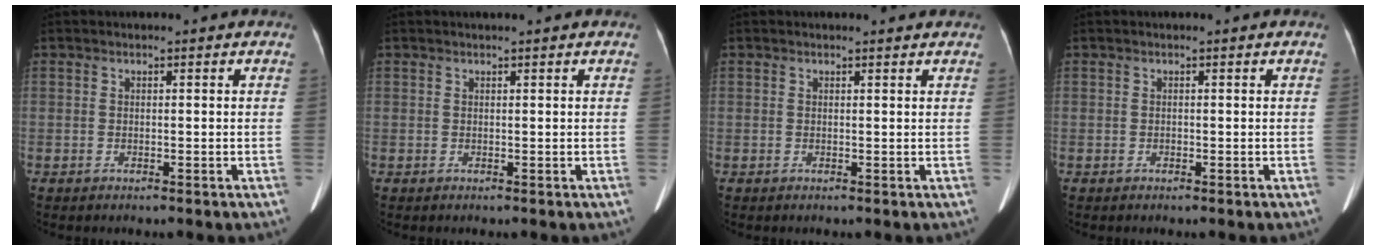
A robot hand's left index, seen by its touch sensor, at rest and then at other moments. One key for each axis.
{"total": 1.1, "fx": 1.0, "fy": -0.1, "fz": 0.6, "tx": -0.006, "ty": 0.013, "tz": 0.019}
{"total": 1.1, "fx": 1.1, "fy": 0.0, "fz": 0.1, "tx": -0.009, "ty": -0.003, "tz": 0.013}
{"total": 0.0}